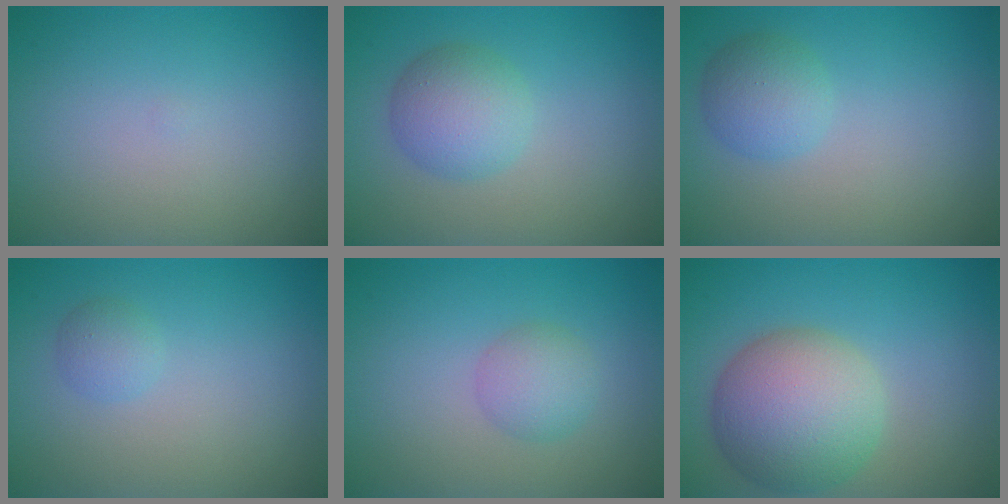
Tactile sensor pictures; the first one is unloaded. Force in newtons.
{"total": 4.4, "press": 4.4, "slide": 0.1}
{"total": 2.7, "press": 2.7, "slide": 0.2}
{"total": 1.4, "press": 1.4, "slide": 0.1}
{"total": 2.2, "press": 2.2, "slide": 0.1}
{"total": 8.0, "press": 8.0, "slide": 0.5}